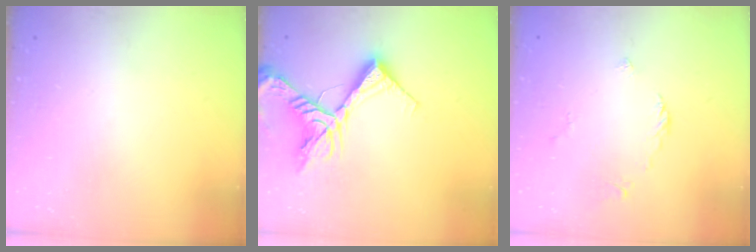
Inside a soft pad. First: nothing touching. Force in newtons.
{"total": 15.3, "press": 15.2, "slide": 1.1}
{"total": 2.7, "press": 2.6, "slide": 0.6}